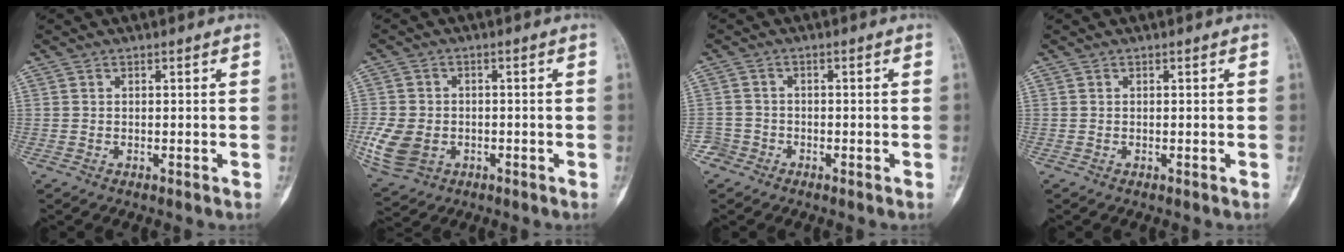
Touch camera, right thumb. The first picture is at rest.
{"total": 8.9, "force": [-2.2, 6.8, 5.3], "torque": [-0.104, 0.005, -0.033]}
{"total": 2.7, "force": [-1.6, 2.1, -0.5], "torque": [0.020, 0.012, -0.037]}
{"total": 0.0}